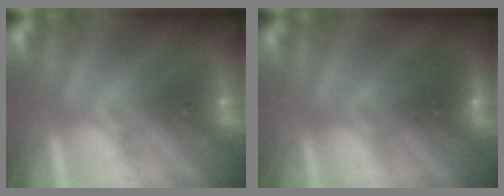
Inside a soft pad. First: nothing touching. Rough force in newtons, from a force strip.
{"total": 2.6}